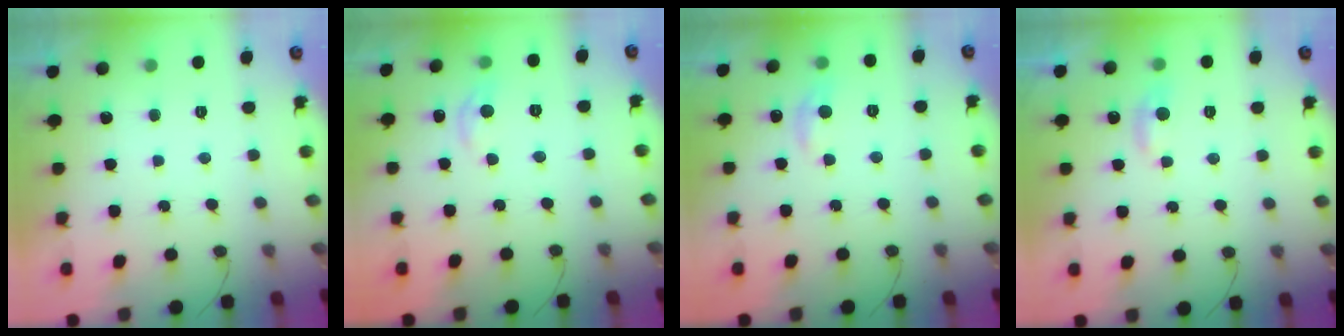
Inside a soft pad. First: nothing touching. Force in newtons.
{"total": 5.1, "press": 5.1, "slide": 0.7}
{"total": 6.6, "press": 6.6, "slide": 0.9}
{"total": 5.2, "press": 5.2, "slide": 0.8}